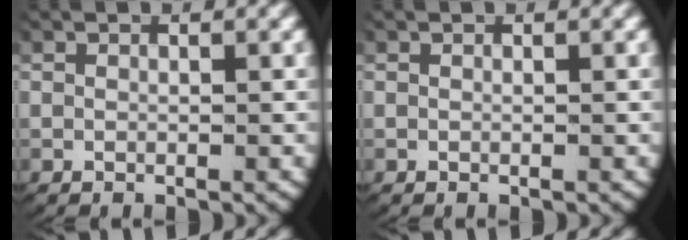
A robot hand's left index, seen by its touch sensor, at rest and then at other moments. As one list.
[{"total": 0.0}]